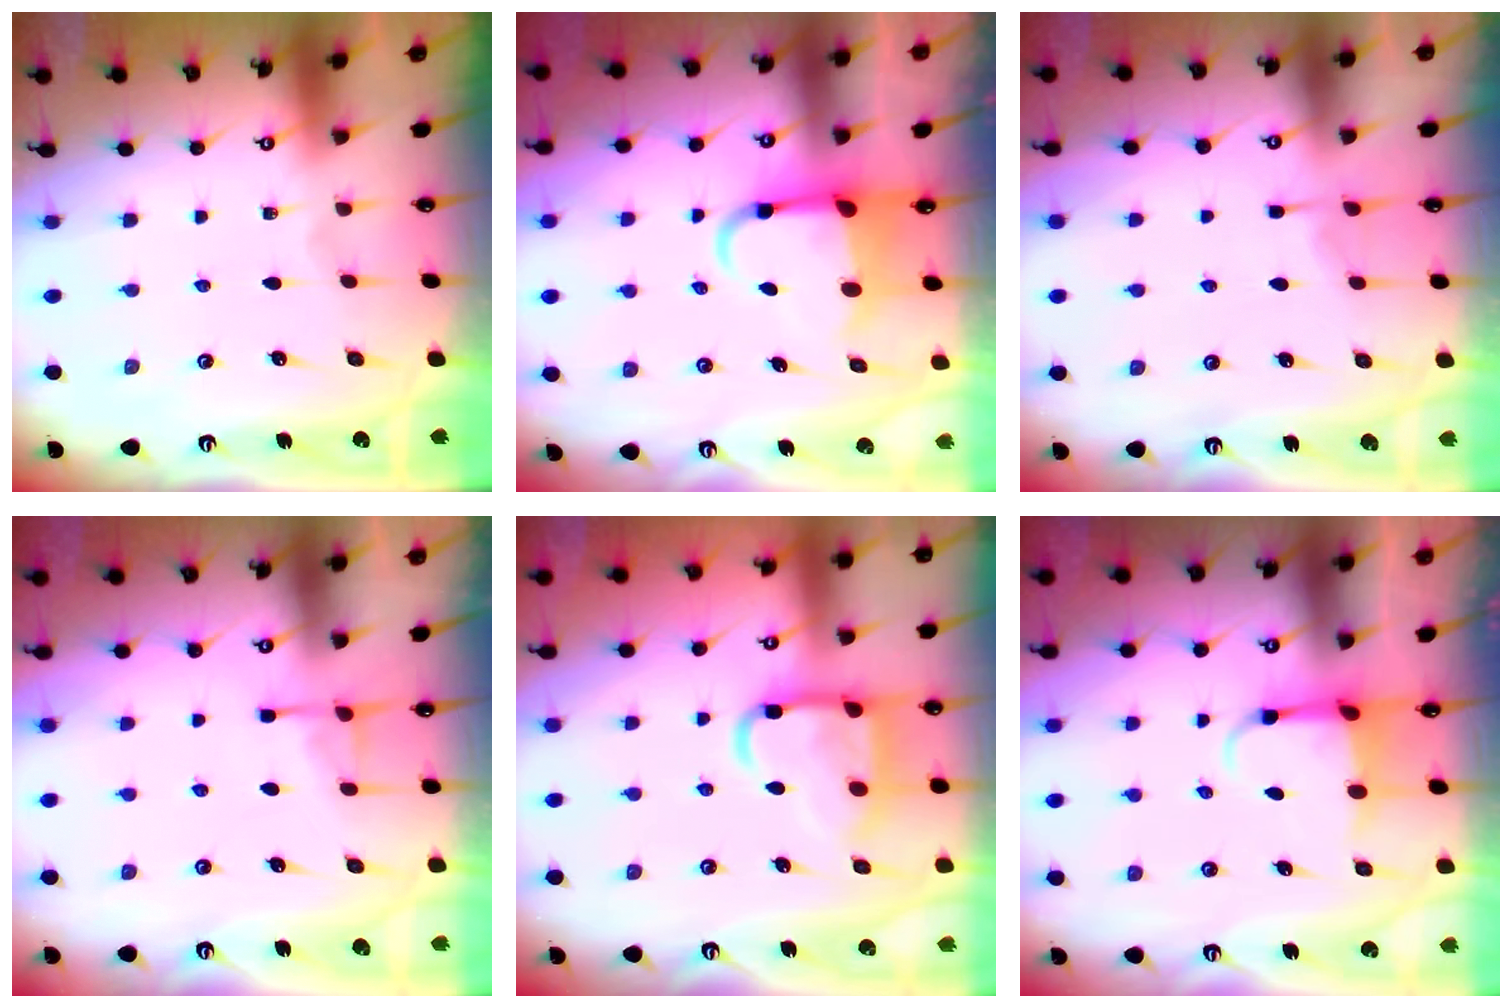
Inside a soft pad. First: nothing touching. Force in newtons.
{"total": 5.9, "press": 5.7, "slide": 1.4}
{"total": 3.0, "press": 3.0, "slide": 0.5}
{"total": 4.3, "press": 4.3, "slide": 0.7}
{"total": 14.5, "press": 14.4, "slide": 1.5}
{"total": 3.9, "press": 3.7, "slide": 1.3}